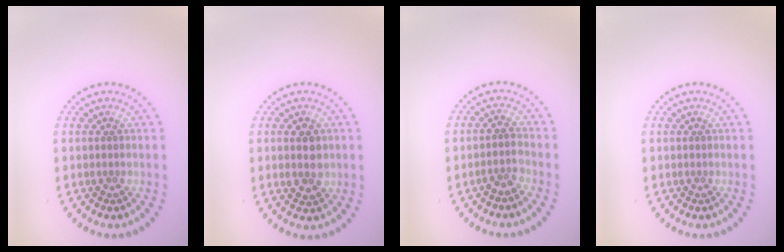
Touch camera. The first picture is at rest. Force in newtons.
{"total": 2.3, "press": 2.3, "slide": 0.0}
{"total": 1.5, "press": 1.3, "slide": 0.7}
{"total": 0.0}